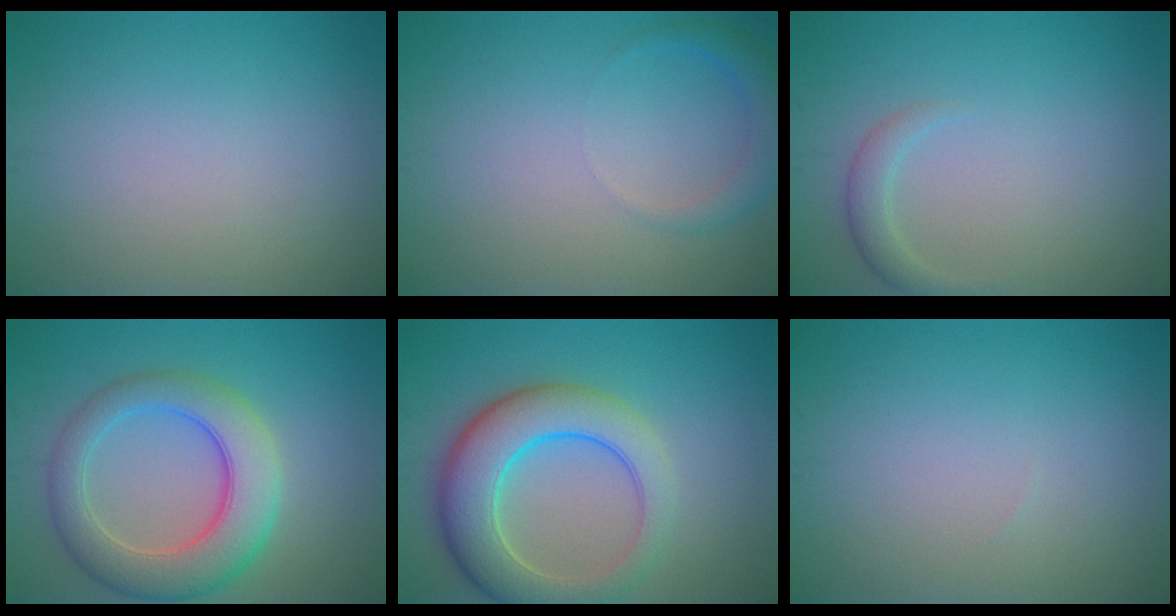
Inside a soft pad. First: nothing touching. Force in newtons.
{"total": 2.2, "press": 2.2, "slide": 0.2}
{"total": 1.7, "press": 1.7, "slide": 0.1}
{"total": 7.3, "press": 7.2, "slide": 0.4}
{"total": 7.9, "press": 7.9, "slide": 0.2}
{"total": 0.0}